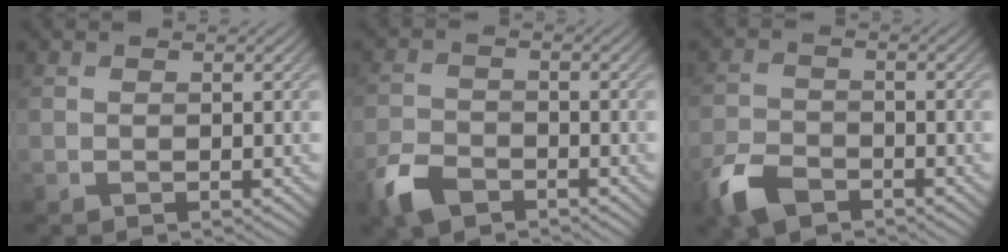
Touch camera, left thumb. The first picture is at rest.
{"total": 5.2, "force": [-3.6, 2.6, 2.6], "torque": [-0.062, -0.008, -0.080]}
{"total": 5.8, "force": [-4.1, 2.8, 3.0], "torque": [-0.071, -0.008, -0.089]}